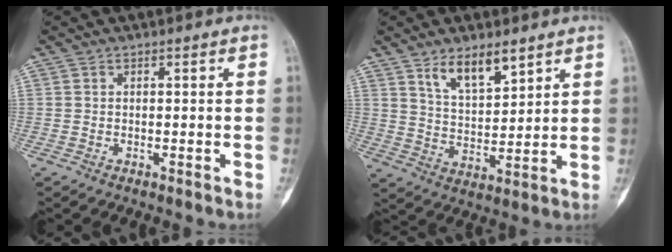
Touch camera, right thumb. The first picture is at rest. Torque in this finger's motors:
{"motor_torque": [-0.94, 1.08, 0.52, 0.34, 0.02]}